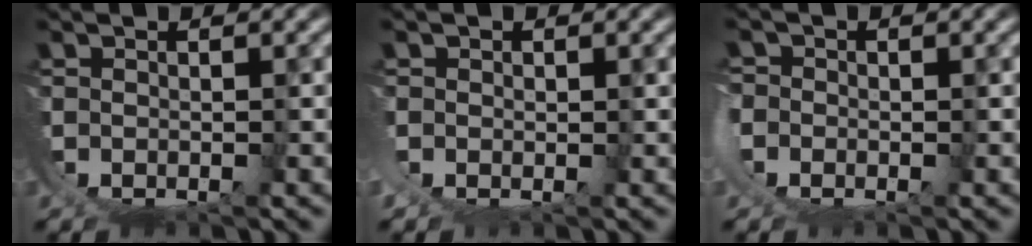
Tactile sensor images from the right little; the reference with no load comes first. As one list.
[{"total": 0.9, "force": [0.4, 0.7, 0.4], "torque": [-0.015, -0.003, 0.010]}, {"total": 0.6, "force": [-0.2, 0.3, 0.5], "torque": [-0.019, -0.001, -0.005]}]